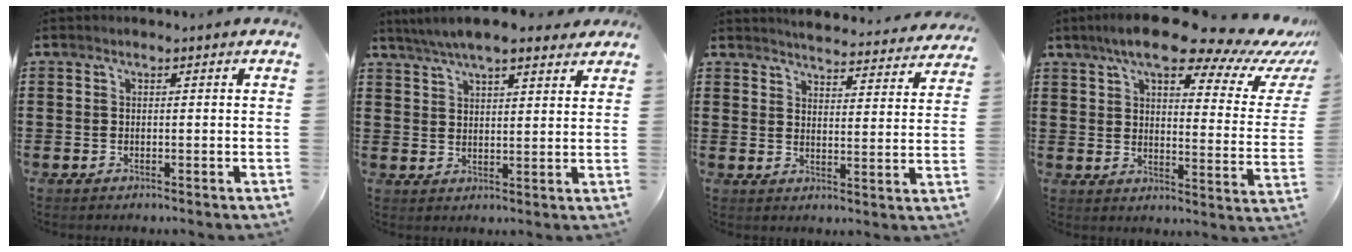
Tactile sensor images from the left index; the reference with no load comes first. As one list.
[{"total": 6.1, "force": [5.3, 1.1, 2.8], "torque": [-0.070, -0.007, 0.096]}, {"total": 4.4, "force": [4.3, -0.1, 0.4], "torque": [-0.018, -0.035, 0.072]}, {"total": 13.2, "force": [10.2, 2.2, 8.2], "torque": [-0.153, -0.053, 0.167]}]